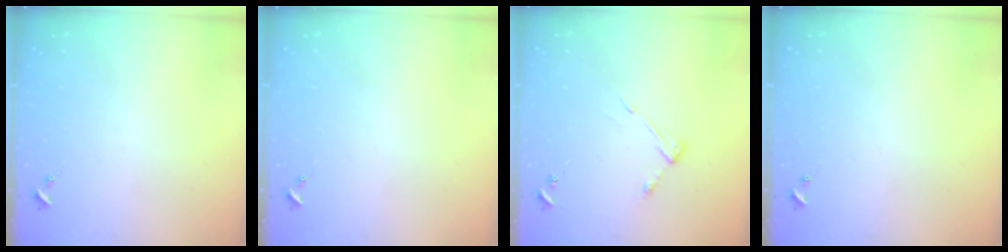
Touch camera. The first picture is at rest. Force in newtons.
{"total": 0.0}
{"total": 5.0, "press": 4.9, "slide": 0.4}
{"total": 0.0}